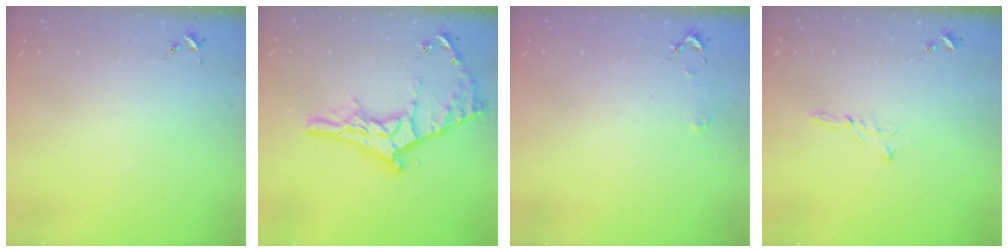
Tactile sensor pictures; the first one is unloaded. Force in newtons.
{"total": 20.6, "press": 20.6, "slide": 1.6}
{"total": 2.3, "press": 2.3, "slide": 0.2}
{"total": 2.1, "press": 2.1, "slide": 0.2}